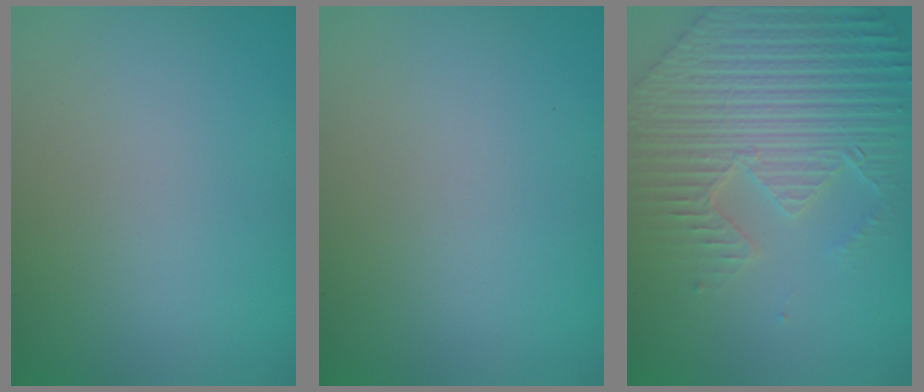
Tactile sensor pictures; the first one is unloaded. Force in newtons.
{"total": 0.0}
{"total": 7.8, "press": 5.8, "slide": 5.2}